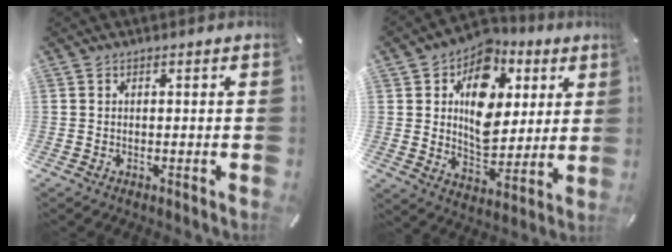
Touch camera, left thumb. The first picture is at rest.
{"total": 14.8, "force": [4.4, 11.4, 8.3], "torque": [-0.112, -0.027, 0.081]}